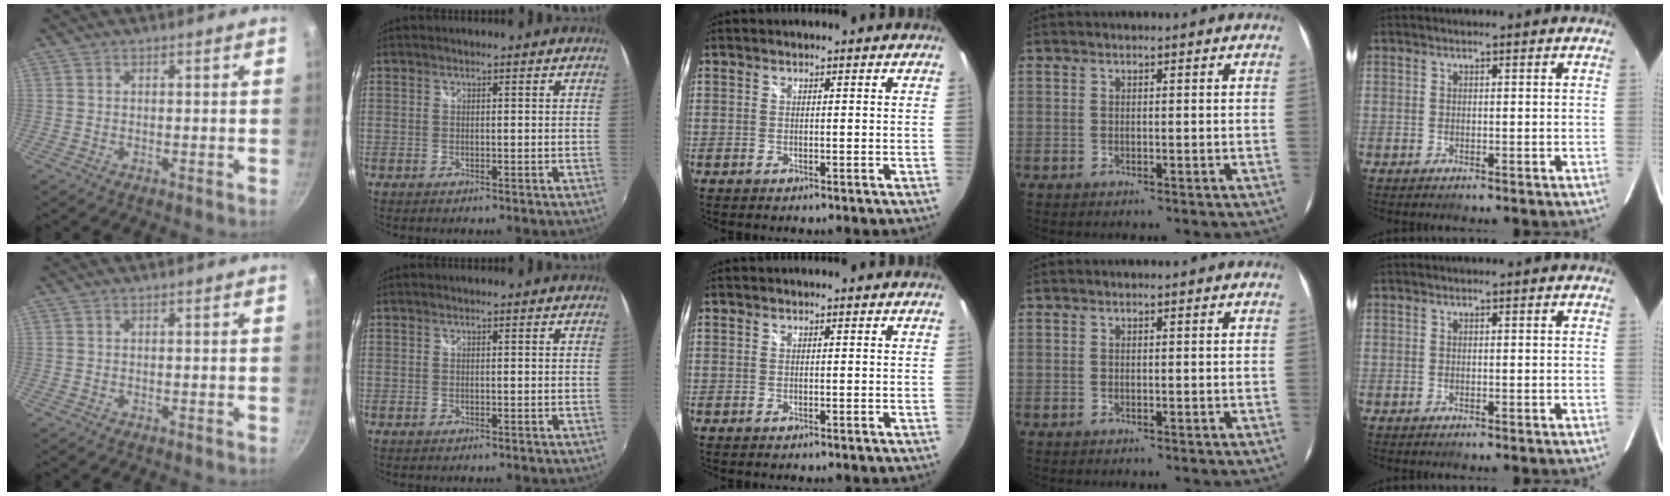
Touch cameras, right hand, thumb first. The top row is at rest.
{}